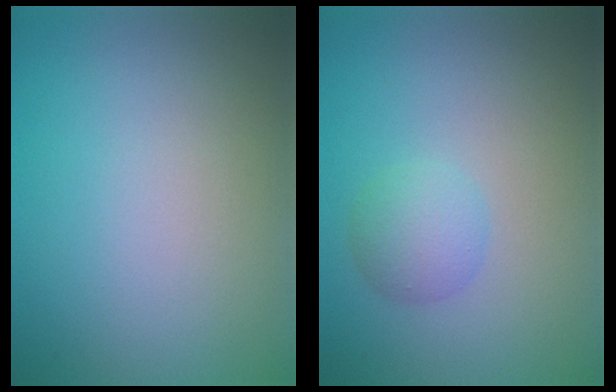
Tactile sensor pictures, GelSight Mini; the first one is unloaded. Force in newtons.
{"total": 2.3, "press": 2.3, "slide": 0.1}